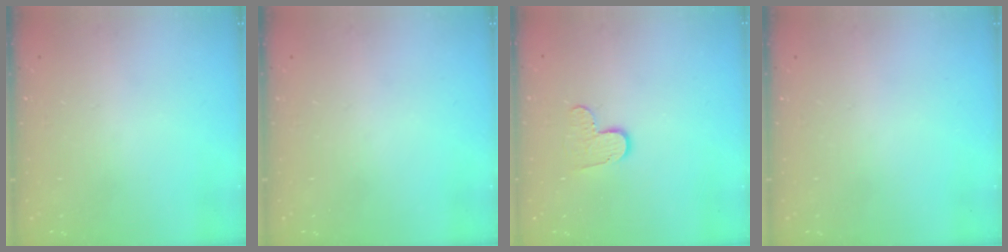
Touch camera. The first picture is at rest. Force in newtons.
{"total": 0.0}
{"total": 7.7, "press": 7.6, "slide": 0.4}
{"total": 0.0}